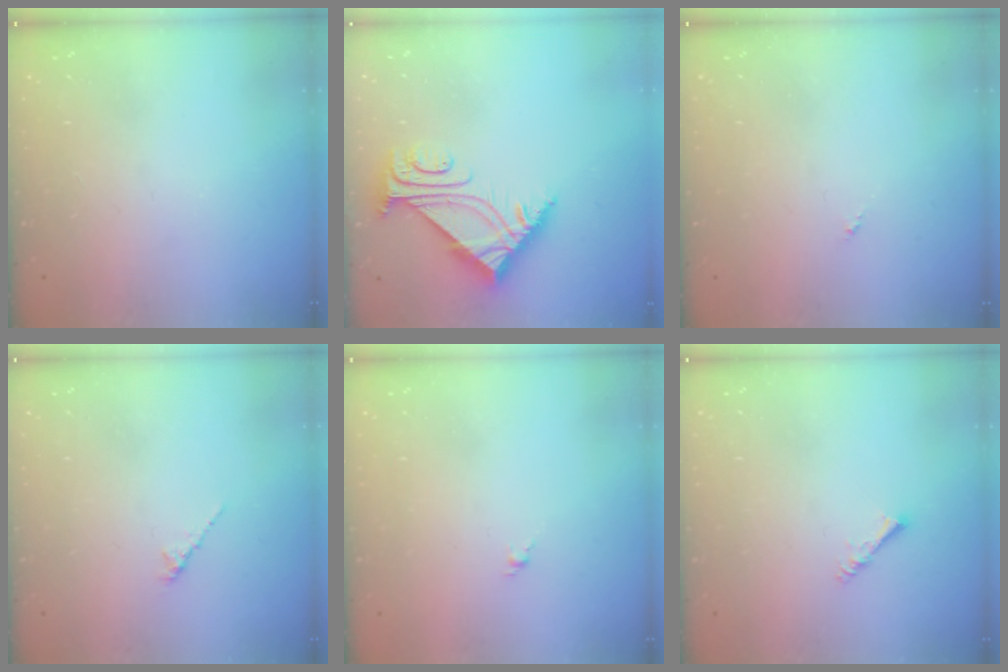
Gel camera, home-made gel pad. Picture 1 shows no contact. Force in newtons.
{"total": 6.6, "press": 6.6, "slide": 0.9}
{"total": 0.0}
{"total": 1.6, "press": 1.5, "slide": 0.5}
{"total": 1.4, "press": 1.2, "slide": 0.6}
{"total": 1.6, "press": 1.5, "slide": 0.3}